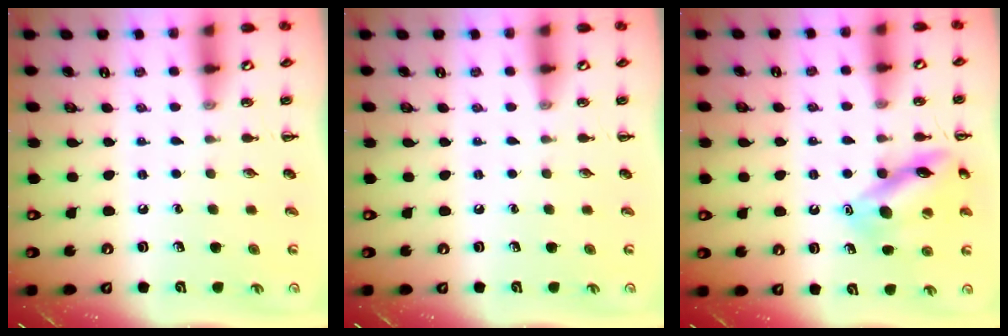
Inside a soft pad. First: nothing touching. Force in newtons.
{"total": 0.0}
{"total": 13.4, "press": 13.3, "slide": 0.8}